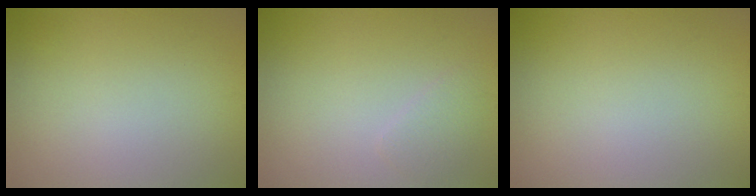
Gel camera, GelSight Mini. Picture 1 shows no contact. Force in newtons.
{"total": 1.3, "press": 1.3, "slide": 0.1}
{"total": 0.0}